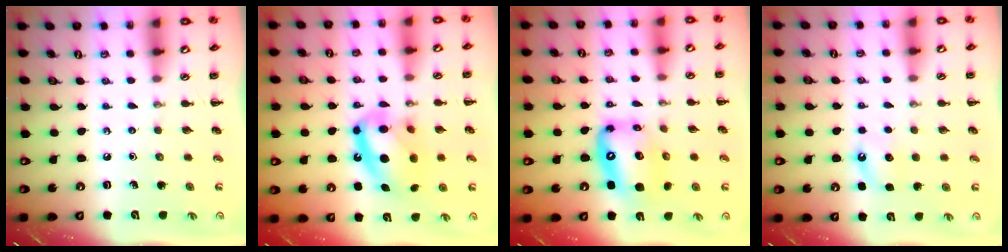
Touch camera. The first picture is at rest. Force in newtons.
{"total": 15.1, "press": 14.7, "slide": 3.7}
{"total": 12.5, "press": 11.9, "slide": 3.7}
{"total": 4.2, "press": 4.0, "slide": 1.3}